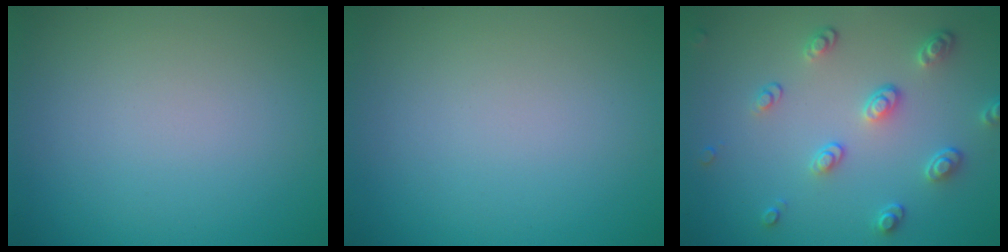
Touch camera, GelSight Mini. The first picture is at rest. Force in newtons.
{"total": 0.0}
{"total": 3.3, "press": 2.8, "slide": 1.7}